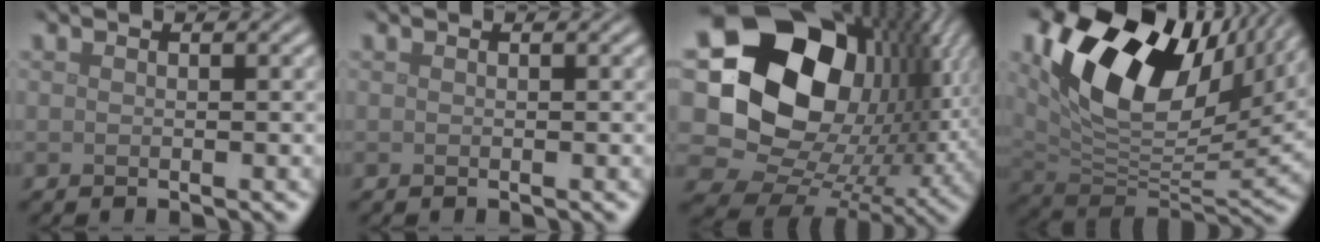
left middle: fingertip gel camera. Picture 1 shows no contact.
{"total": 0.0}
{"total": 20.1, "force": [4.1, 15.5, 12.3], "torque": [-0.225, 0.010, 0.086]}
{"total": 15.6, "force": [6.6, 8.5, 11.3], "torque": [-0.201, 0.012, 0.117]}